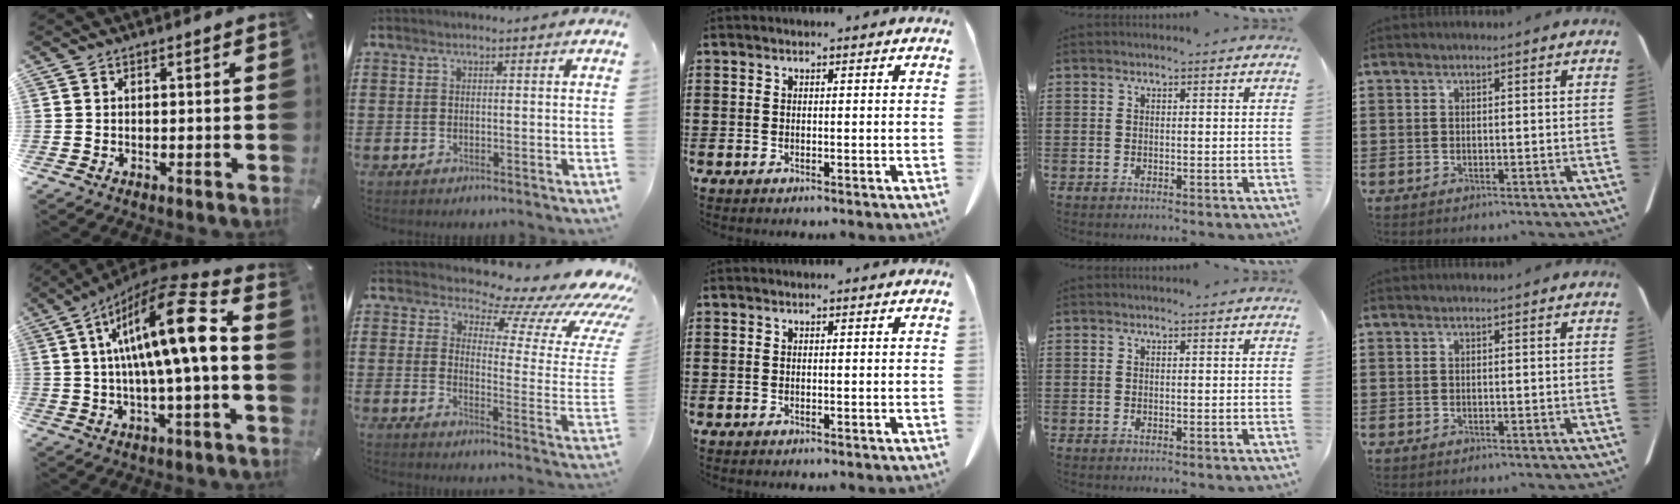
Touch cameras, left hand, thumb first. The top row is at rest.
{"thumb": {"total": 19.4, "force": [3.3, 3.7, 18.8], "torque": [-0.330, -0.022, 0.035]}, "index": {"total": 10.7, "force": [8.7, 3.1, 5.4], "torque": [-0.084, -0.083, 0.139]}}